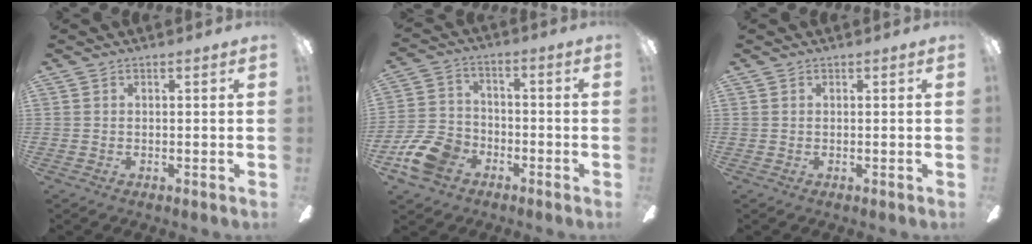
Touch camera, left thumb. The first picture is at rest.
{"total": 11.9, "force": [-6.4, 8.1, 5.8], "torque": [-0.143, 0.041, -0.121]}
{"total": 0.0}